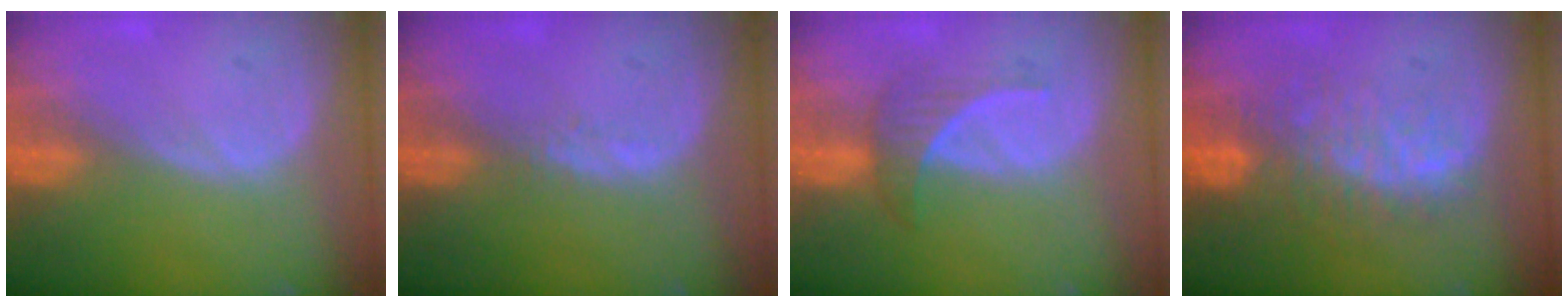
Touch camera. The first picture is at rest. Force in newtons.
{"total": 0.9, "press": 0.8, "slide": 0.4}
{"total": 3.6, "press": 3.5, "slide": 0.9}
{"total": 10.1, "press": 8.6, "slide": 5.3}